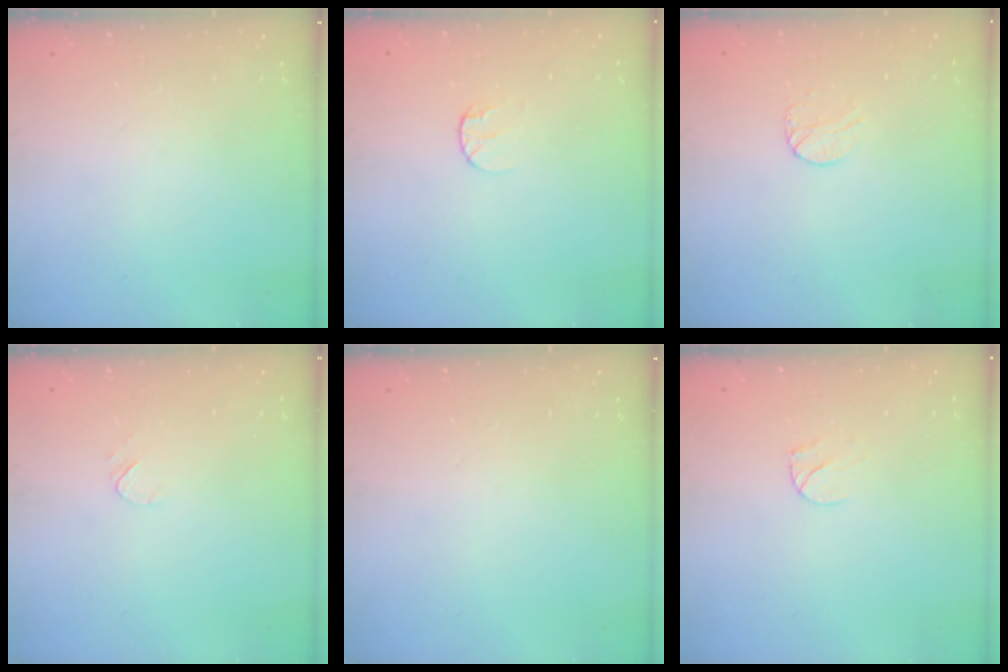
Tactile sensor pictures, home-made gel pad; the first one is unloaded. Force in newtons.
{"total": 5.7, "press": 5.6, "slide": 0.6}
{"total": 6.1, "press": 6.1, "slide": 0.5}
{"total": 3.5, "press": 3.5, "slide": 0.5}
{"total": 0.0}
{"total": 4.7, "press": 4.7, "slide": 0.4}